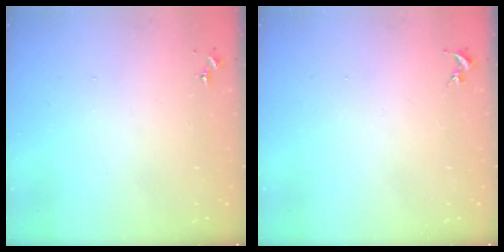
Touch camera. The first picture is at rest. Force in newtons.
{"total": 0.0}